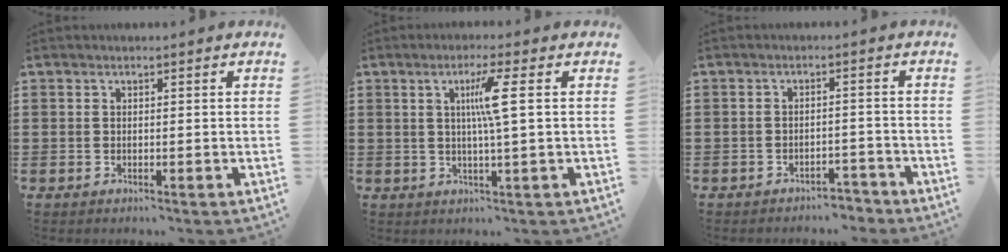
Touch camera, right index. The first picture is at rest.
{"total": 5.2, "force": [1.0, -0.5, 5.1], "torque": [-0.099, -0.003, 0.011]}
{"total": 2.7, "force": [-2.6, 0.5, 0.4], "torque": [-0.013, 0.002, -0.054]}